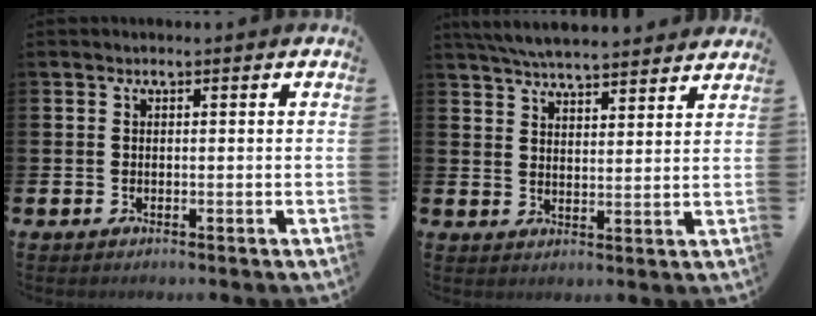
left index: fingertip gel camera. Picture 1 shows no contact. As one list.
[{"total": 6.3, "force": [6.2, 0.5, 1.3], "torque": [-0.035, -0.033, 0.110]}]